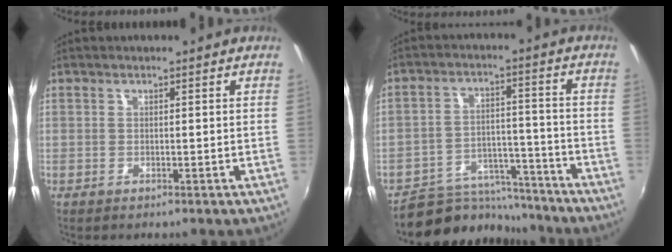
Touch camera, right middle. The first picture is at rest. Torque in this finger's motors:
{"motor_torque": [-0.10, -0.23, -0.60, -0.15]}